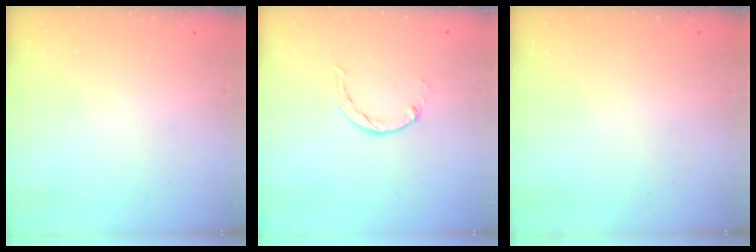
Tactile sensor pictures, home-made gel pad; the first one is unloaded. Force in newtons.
{"total": 0.7, "press": 0.7, "slide": 0.2}
{"total": 2.4, "press": 2.4, "slide": 0.2}